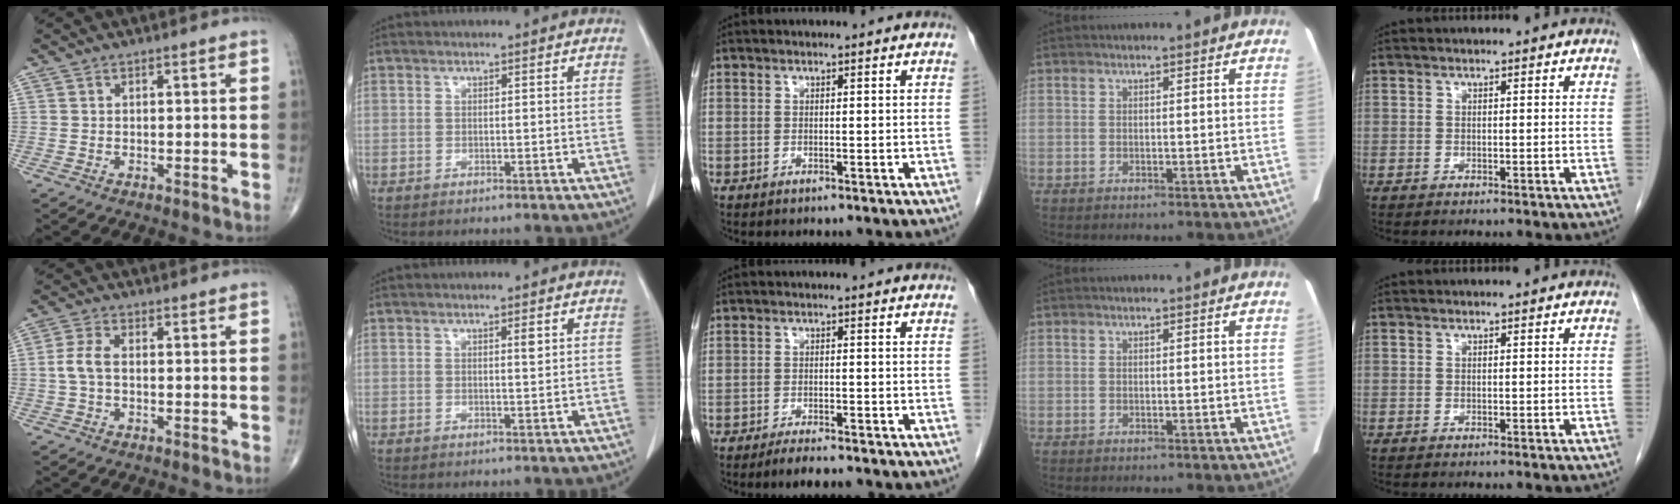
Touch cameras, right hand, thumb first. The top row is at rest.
{"thumb": {"total": 4.0, "force": [-0.2, 2.2, 3.4], "torque": [-0.080, 0.010, -0.008]}, "index": {"total": 1.2, "force": [0.5, 0.1, 1.0], "torque": [-0.017, -0.001, 0.006]}, "middle": {"total": 4.0, "force": [-3.4, 0.5, 2.1], "torque": [-0.035, -0.007, -0.049]}}